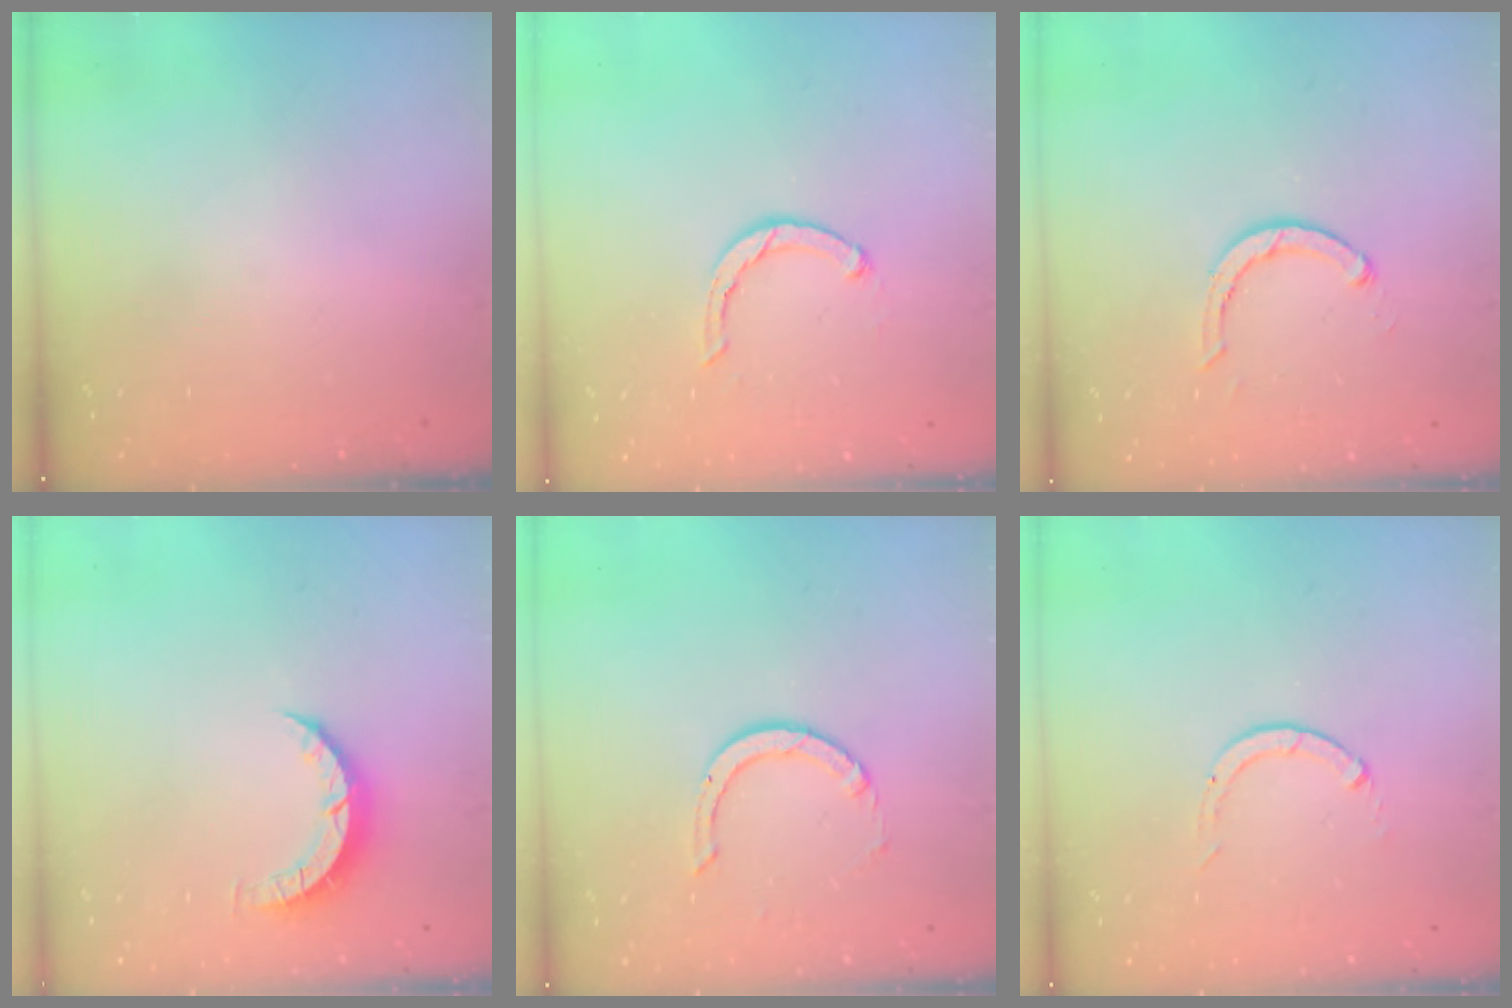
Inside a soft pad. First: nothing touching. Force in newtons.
{"total": 2.5, "press": 2.5, "slide": 0.4}
{"total": 2.9, "press": 2.9, "slide": 0.4}
{"total": 4.1, "press": 4.1, "slide": 0.4}
{"total": 3.3, "press": 3.3, "slide": 0.3}
{"total": 0.0}